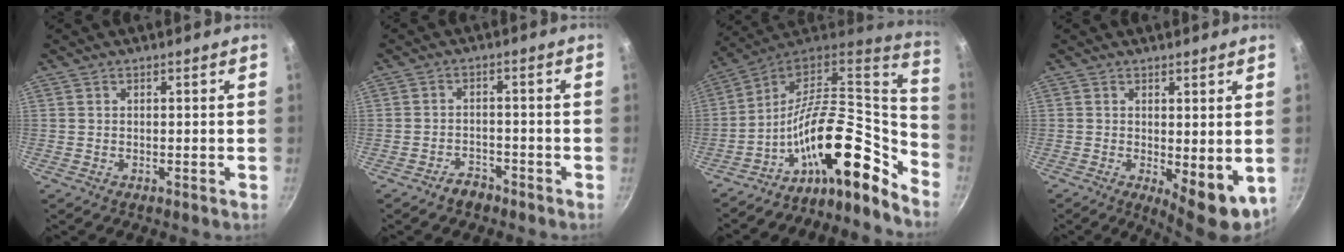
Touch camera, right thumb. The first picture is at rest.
{"total": 3.1, "force": [-2.5, 1.6, 0.8], "torque": [0.002, 0.031, -0.037]}
{"total": 20.1, "force": [-11.6, 8.4, 14.1], "torque": [-0.161, 0.082, -0.217]}
{"total": 7.8, "force": [-0.3, 3.1, 7.2], "torque": [-0.080, -0.011, 0.008]}